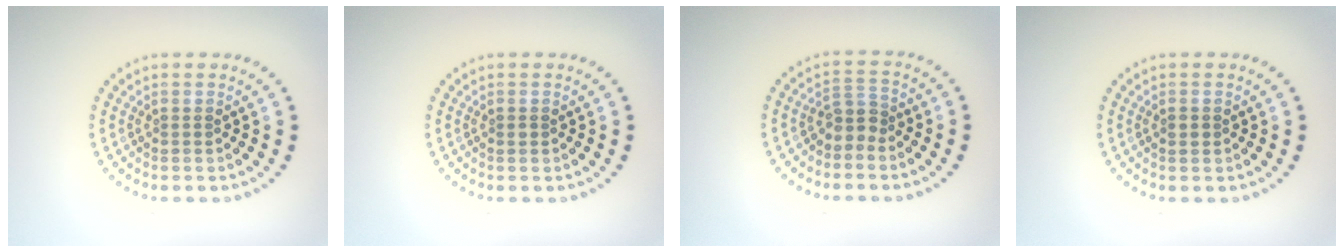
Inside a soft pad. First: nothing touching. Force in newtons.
{"total": 0.6, "press": 0.6, "slide": 0.0}
{"total": 2.2, "press": 1.7, "slide": 1.3}
{"total": 1.1, "press": 1.1, "slide": 0.1}